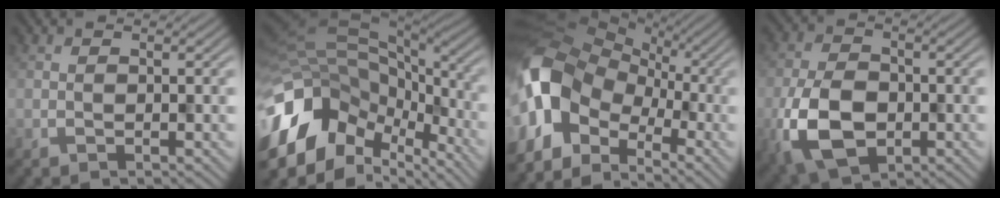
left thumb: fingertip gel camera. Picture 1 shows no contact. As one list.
[{"total": 15.4, "force": [-4.2, 9.7, 11.1], "torque": [-0.269, -0.007, -0.063]}, {"total": 13.2, "force": [-3.1, 9.4, 8.7], "torque": [-0.215, -0.009, -0.074]}, {"total": 9.9, "force": [-3.6, 6.3, 6.7], "torque": [-0.163, -0.019, -0.067]}]